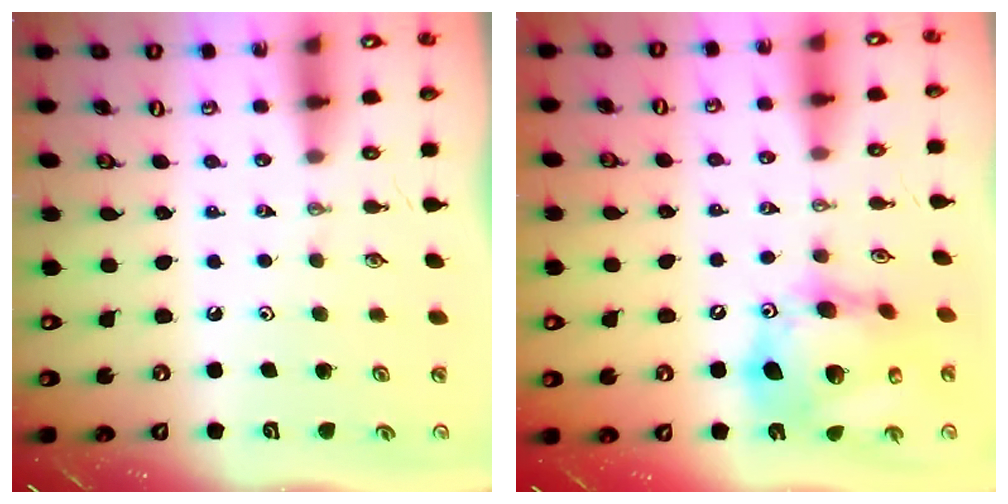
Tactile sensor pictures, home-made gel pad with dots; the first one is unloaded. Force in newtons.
{"total": 19.4, "press": 19.3, "slide": 2.1}